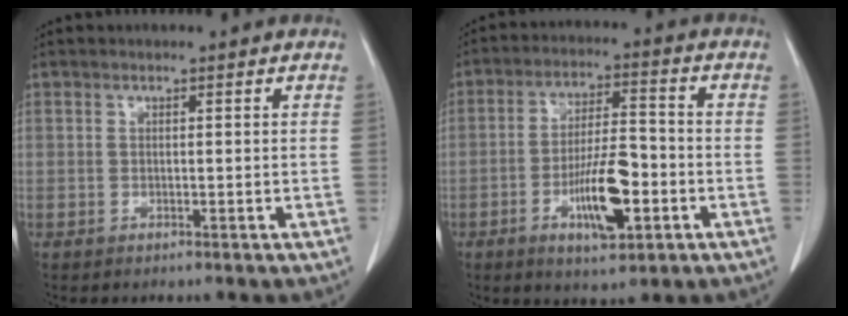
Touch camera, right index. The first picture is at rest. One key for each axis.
{"total": 10.5, "fx": -3.7, "fy": 2.8, "fz": 9.4, "tx": -0.171, "ty": -0.001, "tz": -0.061}